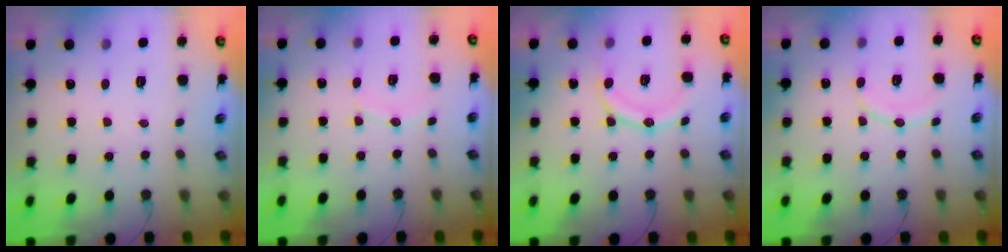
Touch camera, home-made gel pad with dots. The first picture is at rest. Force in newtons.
{"total": 5.5, "press": 5.5, "slide": 0.1}
{"total": 11.8, "press": 11.7, "slide": 0.4}
{"total": 8.9, "press": 8.9, "slide": 1.0}